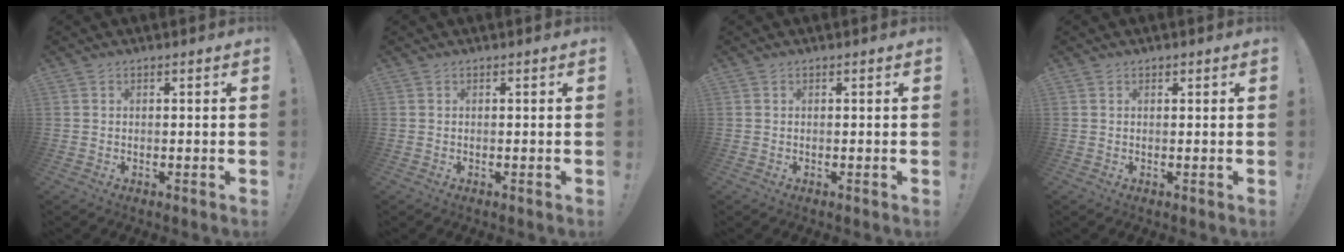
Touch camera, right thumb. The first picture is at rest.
{"total": 0.0}
{"total": 0.0}
{"total": 0.5, "force": [0.4, 0.4, 0.0], "torque": [0.006, -0.002, 0.006]}